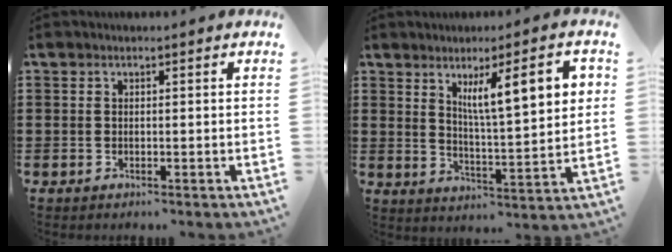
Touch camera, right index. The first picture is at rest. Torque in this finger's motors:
{"motor_torque": [0.55, 0.11, 0.41, 0.21]}